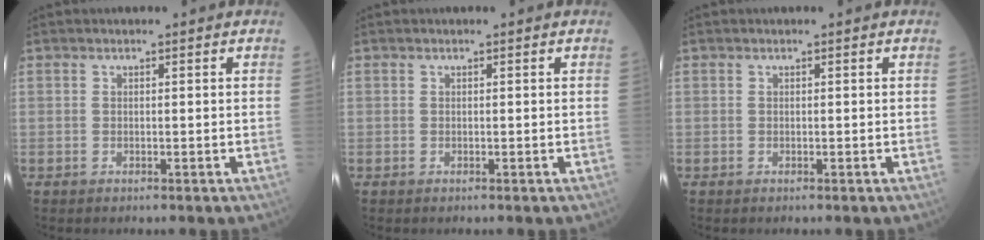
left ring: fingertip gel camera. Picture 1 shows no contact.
{"total": 0.0}
{"total": 0.0}